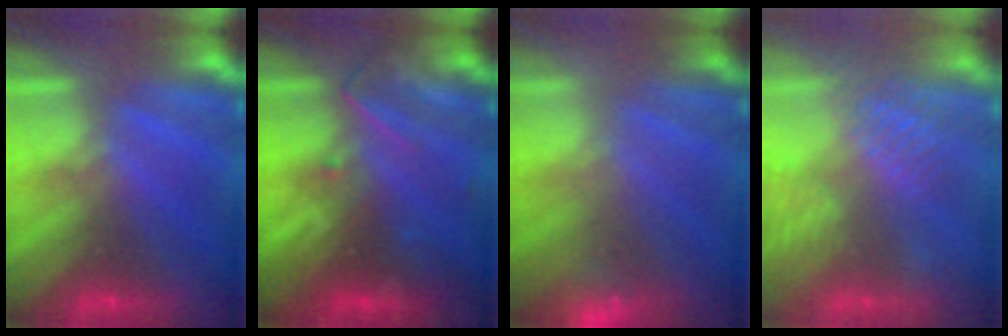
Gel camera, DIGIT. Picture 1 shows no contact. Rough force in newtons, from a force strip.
{"total": 2.7}
{"total": 2.2}
{"total": 3.9}